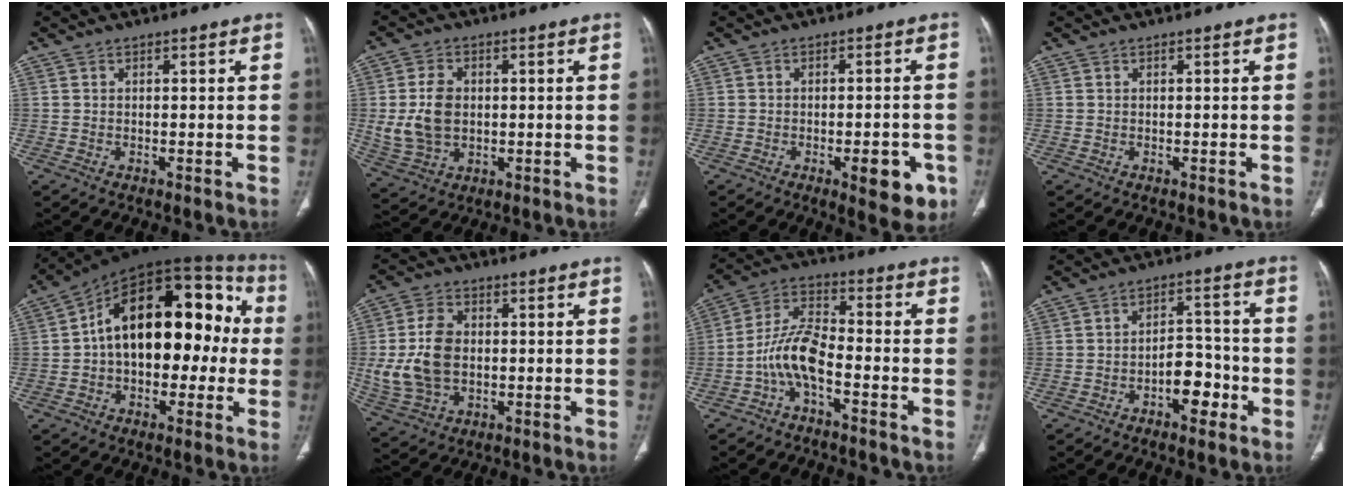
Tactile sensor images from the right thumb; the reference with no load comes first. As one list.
[{"total": 9.5, "force": [0.5, 6.8, 6.6], "torque": [-0.121, 0.000, 0.020]}, {"total": 8.2, "force": [-3.4, 3.2, 6.8], "torque": [-0.067, 0.005, -0.036]}, {"total": 0.0}, {"total": 23.0, "force": [0.5, 13.5, 18.7], "torque": [-0.248, 0.058, -0.002]}, {"total": 12.1, "force": [-0.1, 8.5, 8.6], "torque": [-0.168, 0.006, 0.008]}, {"total": 8.9, "force": [-3.6, 3.6, 7.3], "torque": [-0.154, 0.050, -0.078]}, {"total": 7.5, "force": [-3.3, 4.2, 5.3], "torque": [-0.053, 0.036, -0.052]}]